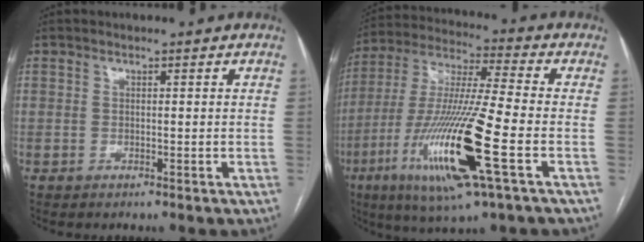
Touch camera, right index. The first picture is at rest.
{"total": 19.7, "force": [-6.8, 0.9, 18.5], "torque": [-0.396, -0.031, -0.128]}